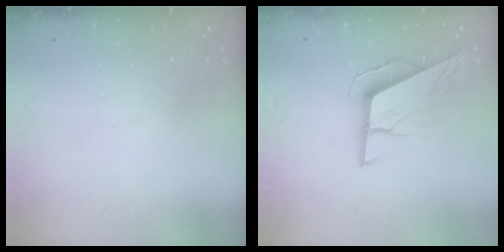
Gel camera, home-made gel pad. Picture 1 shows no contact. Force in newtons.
{"total": 9.7, "press": 9.5, "slide": 1.9}